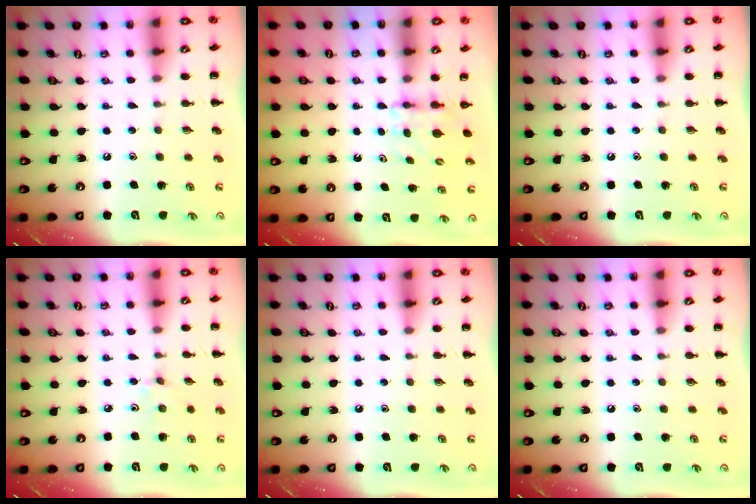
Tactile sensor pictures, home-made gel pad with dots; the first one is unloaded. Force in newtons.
{"total": 4.7, "press": 4.7, "slide": 0.5}
{"total": 0.0}
{"total": 1.7, "press": 1.6, "slide": 0.6}
{"total": 0.0}
{"total": 0.0}